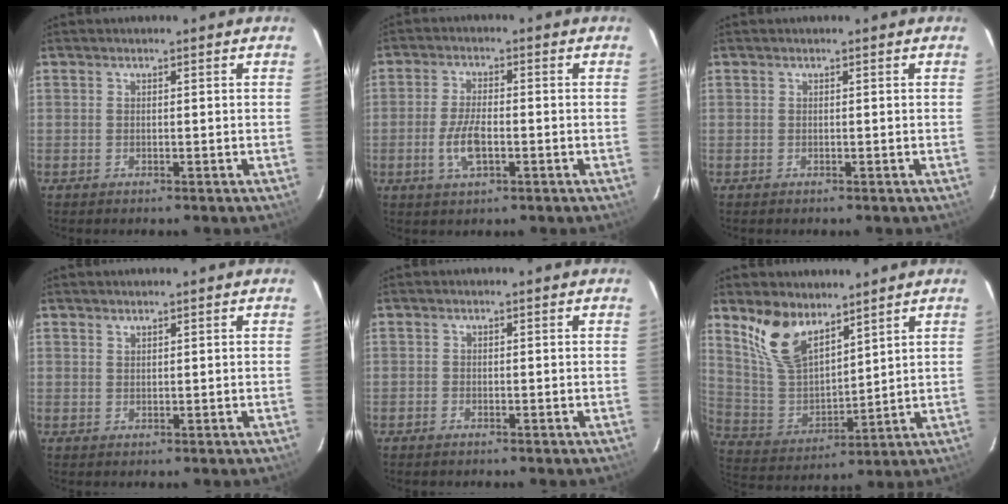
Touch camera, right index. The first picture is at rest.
{"total": 6.0, "force": [-1.8, 2.4, 5.2], "torque": [-0.110, -0.002, -0.033]}
{"total": 0.0}
{"total": 0.7, "force": [0.7, 0.2, 0.1], "torque": [-0.002, 0.001, 0.014]}
{"total": 0.6, "force": [-0.5, 0.3, 0.0], "torque": [-0.003, 0.000, -0.012]}
{"total": 12.8, "force": [8.8, 6.0, 7.0], "torque": [-0.144, 0.008, 0.190]}